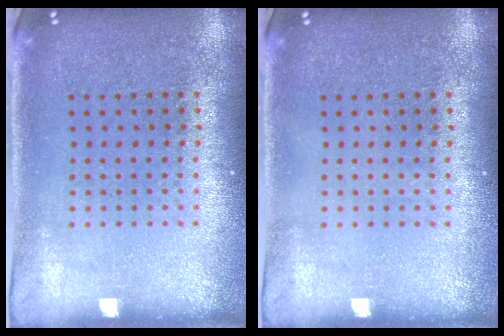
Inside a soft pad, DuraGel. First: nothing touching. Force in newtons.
{"total": 0.0}